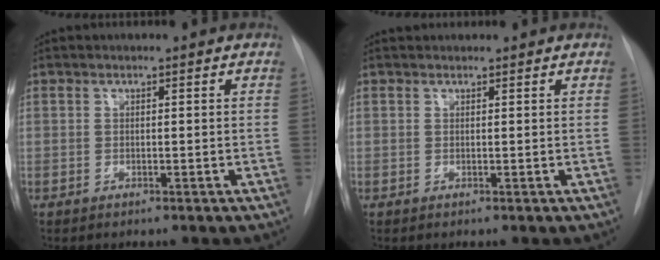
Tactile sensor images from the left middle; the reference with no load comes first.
{"total": 1.5, "force": [1.4, 0.4, 0.2], "torque": [-0.004, 0.024, 0.025]}